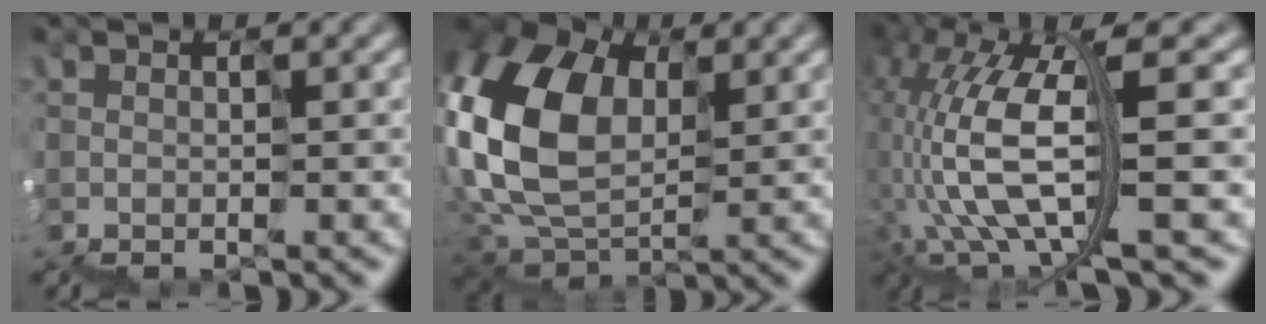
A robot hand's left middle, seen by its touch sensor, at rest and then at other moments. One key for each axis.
{"total": 9.2, "fx": 2.5, "fy": 6.8, "fz": 5.7, "tx": -0.162, "ty": 0.026, "tz": 0.039}
{"total": 7.5, "fx": -0.2, "fy": 2.9, "fz": 6.9, "tx": -0.174, "ty": 0.008, "tz": -0.008}